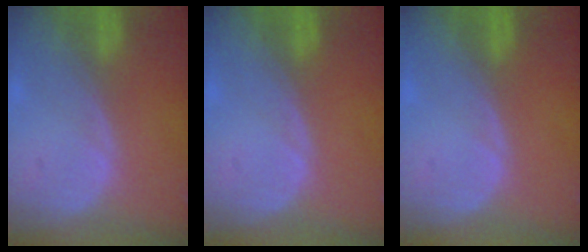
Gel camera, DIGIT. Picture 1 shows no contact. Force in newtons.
{"total": 0.0}
{"total": 0.0}